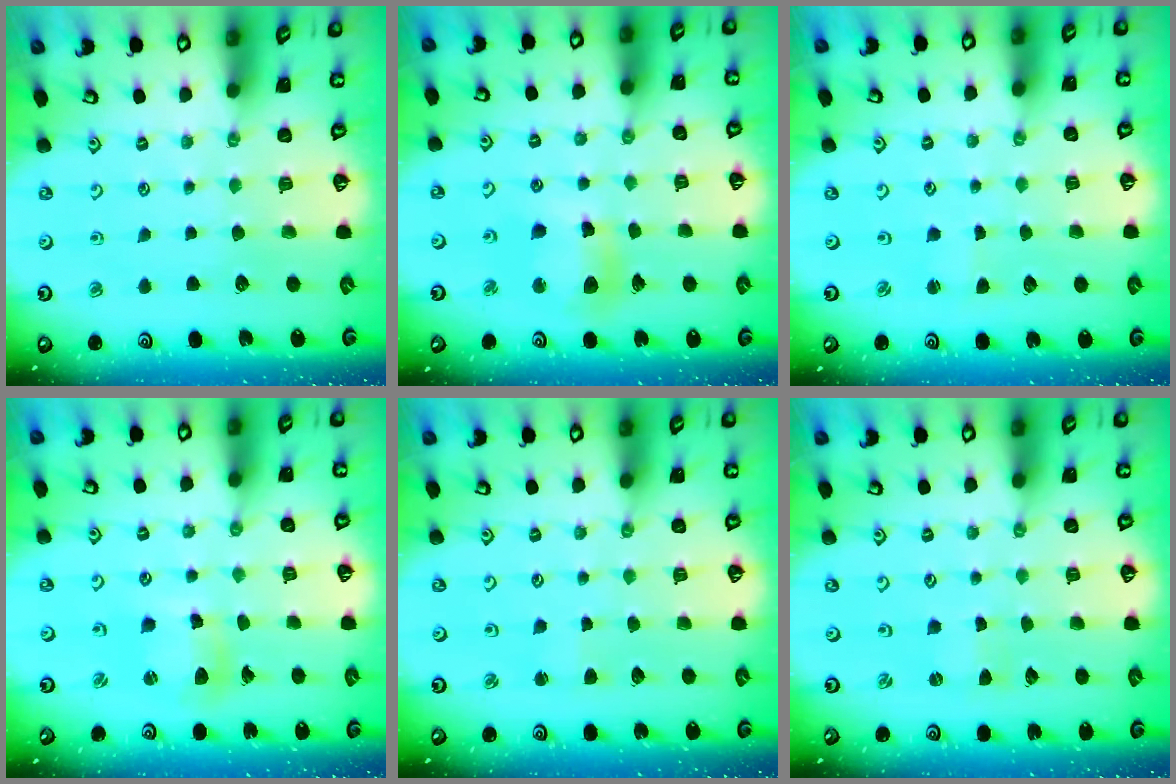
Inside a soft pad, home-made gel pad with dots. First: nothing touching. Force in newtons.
{"total": 11.1, "press": 11.1, "slide": 1.3}
{"total": 0.8, "press": 0.7, "slide": 0.3}
{"total": 8.0, "press": 7.9, "slide": 1.3}
{"total": 2.3, "press": 2.3, "slide": 0.2}
{"total": 0.0}